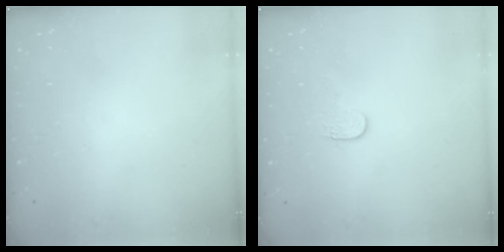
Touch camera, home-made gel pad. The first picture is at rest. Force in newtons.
{"total": 3.4, "press": 3.4, "slide": 0.4}